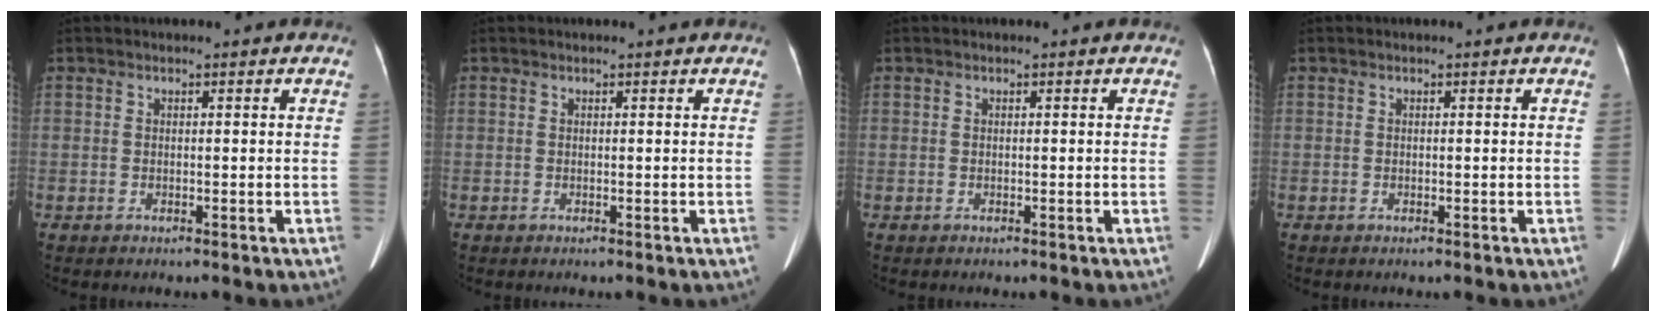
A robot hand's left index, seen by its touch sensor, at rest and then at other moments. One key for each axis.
{"total": 0.0}
{"total": 0.0}
{"total": 0.0}